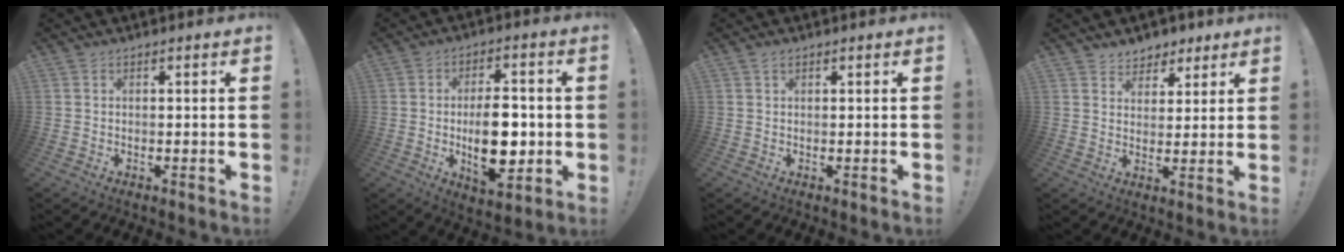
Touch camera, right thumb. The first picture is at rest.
{"total": 14.5, "force": [-1.7, 7.6, 12.2], "torque": [-0.195, -0.002, -0.030]}
{"total": 1.1, "force": [0.8, 0.5, 0.5], "torque": [-0.004, -0.002, 0.013]}
{"total": 6.2, "force": [4.3, 4.4, 0.4], "torque": [0.007, -0.037, 0.083]}